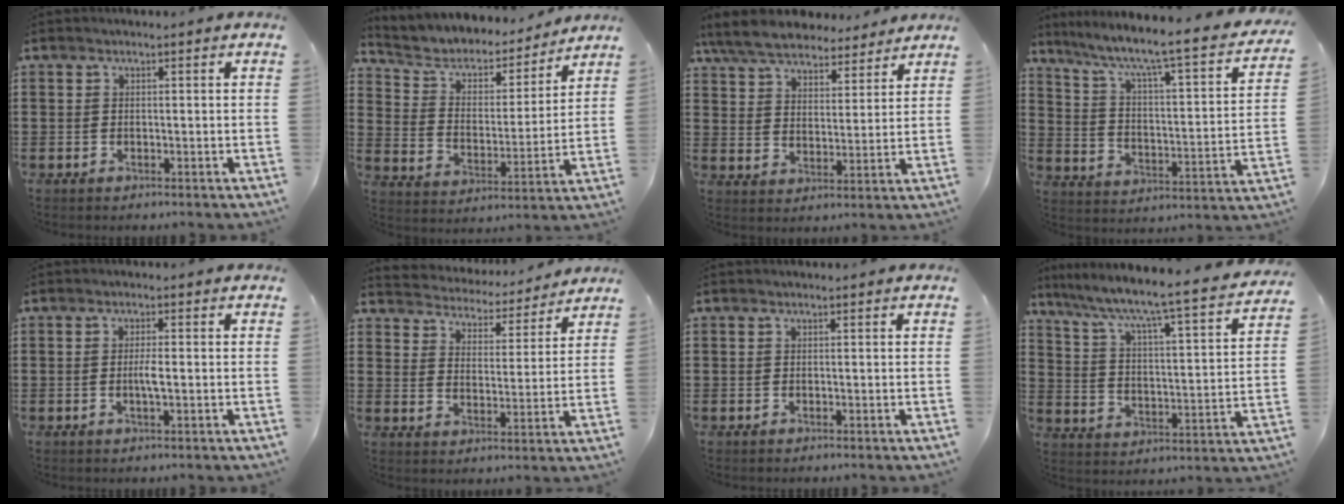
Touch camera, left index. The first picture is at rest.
{"total": 5.2, "force": [4.2, 2.5, 1.9], "torque": [-0.063, -0.026, 0.066]}
{"total": 7.1, "force": [6.5, 1.8, 2.3], "torque": [-0.074, -0.022, 0.117]}
{"total": 5.6, "force": [4.3, -0.1, 3.6], "torque": [-0.091, -0.048, 0.059]}
{"total": 2.3, "force": [-0.2, 0.3, 2.3], "torque": [-0.050, -0.004, -0.007]}
{"total": 4.1, "force": [4.0, 0.2, -0.5], "torque": [-0.018, -0.039, 0.064]}
{"total": 0.0}
{"total": 5.2, "force": [4.3, -0.6, 2.8], "torque": [-0.076, -0.052, 0.057]}